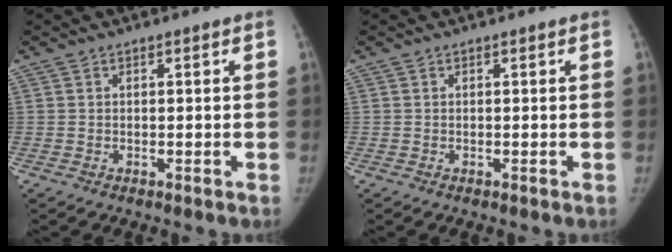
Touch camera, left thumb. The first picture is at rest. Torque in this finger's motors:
{"motor_torque": [-0.06, 0.10, 0.03, -0.03, -0.01]}